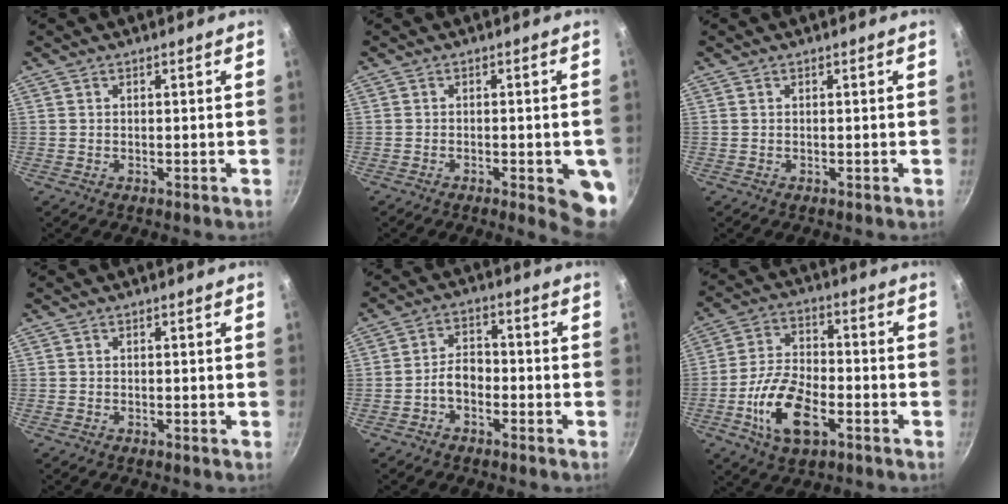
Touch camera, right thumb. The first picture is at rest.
{"total": 7.8, "force": [-2.3, 2.5, 7.0], "torque": [-0.058, 0.006, -0.025]}
{"total": 0.0}
{"total": 0.0}
{"total": 5.1, "force": [-2.2, 3.3, 3.2], "torque": [-0.038, 0.034, -0.044]}
{"total": 13.6, "force": [-5.1, 6.9, 10.5], "torque": [-0.193, 0.028, -0.100]}